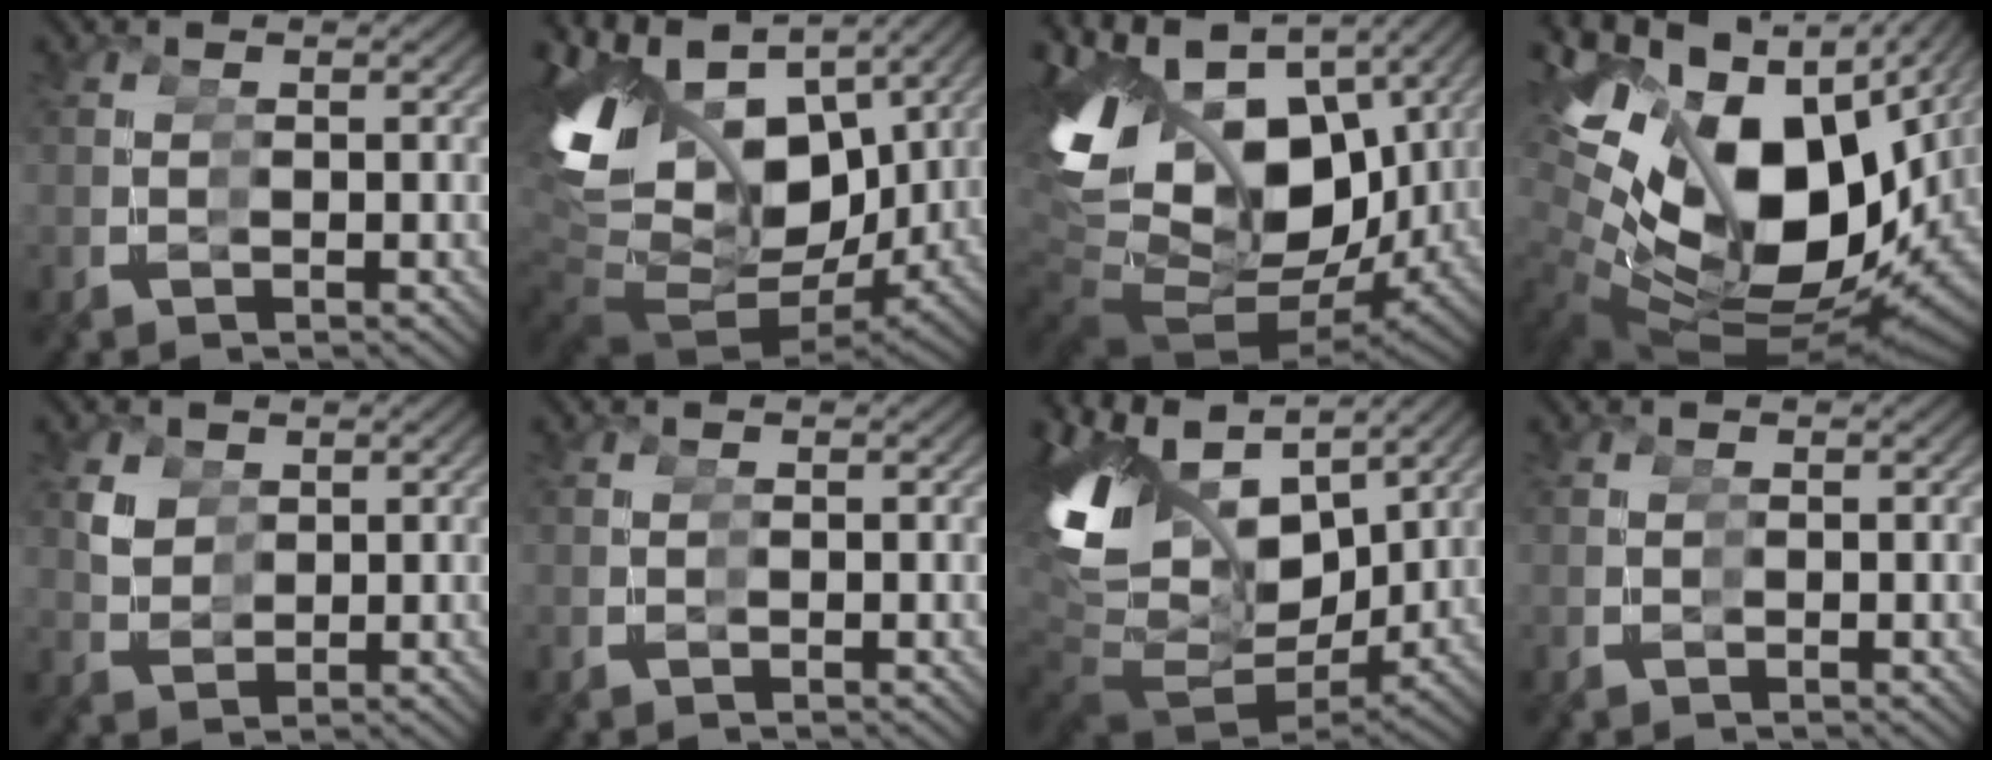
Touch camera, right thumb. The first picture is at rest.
{"total": 16.9, "force": [1.1, 11.5, 12.3], "torque": [-0.266, -0.027, 0.034]}
{"total": 20.2, "force": [0.9, 14.0, 14.6], "torque": [-0.308, -0.032, 0.031]}
{"total": 24.3, "force": [0.4, 16.7, 17.7], "torque": [-0.317, -0.042, 0.027]}
{"total": 2.6, "force": [1.3, 2.2, 0.6], "torque": [-0.013, -0.012, 0.033]}
{"total": 0.0}
{"total": 12.2, "force": [1.3, 7.8, 9.3], "torque": [-0.217, -0.031, 0.038]}
{"total": 0.0}